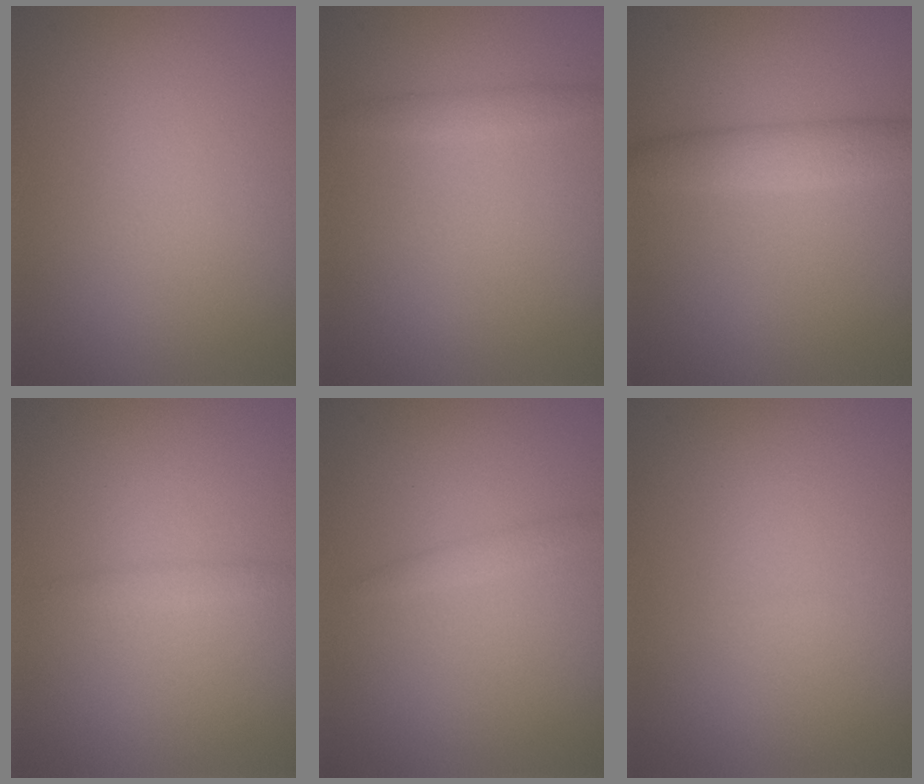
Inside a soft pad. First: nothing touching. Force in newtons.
{"total": 1.1, "press": 1.1, "slide": 0.0}
{"total": 2.4, "press": 2.4, "slide": 0.2}
{"total": 0.8, "press": 0.8, "slide": 0.0}
{"total": 0.9, "press": 0.9, "slide": 0.1}
{"total": 0.0}